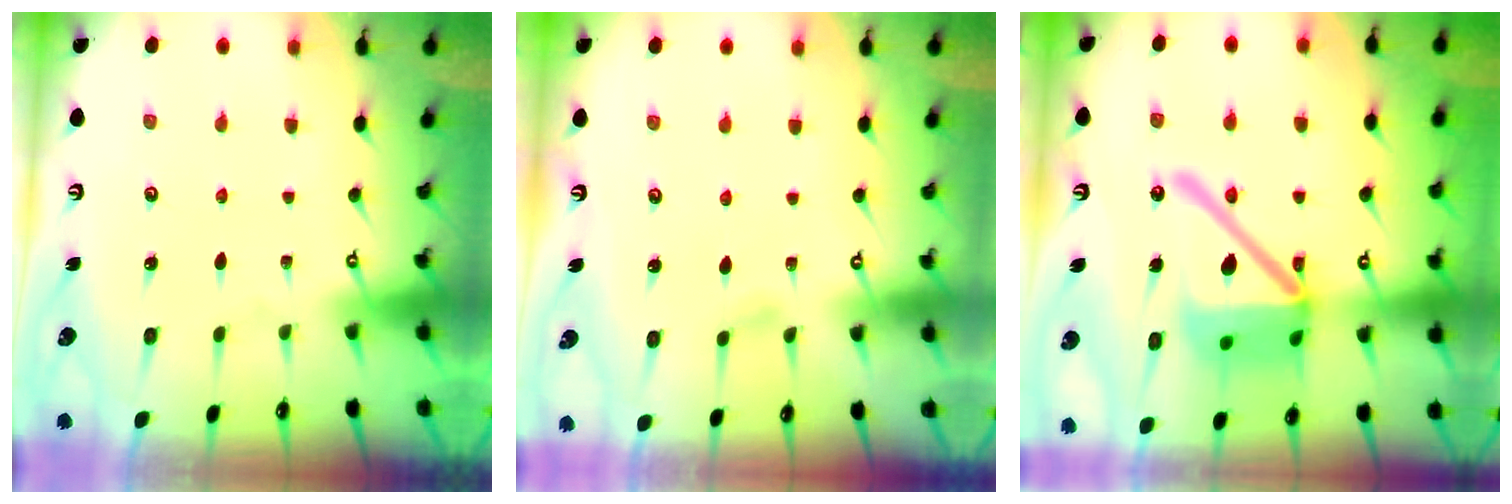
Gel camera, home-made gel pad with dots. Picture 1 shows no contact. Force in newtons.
{"total": 3.6, "press": 3.5, "slide": 0.4}
{"total": 20.3, "press": 20.0, "slide": 3.5}